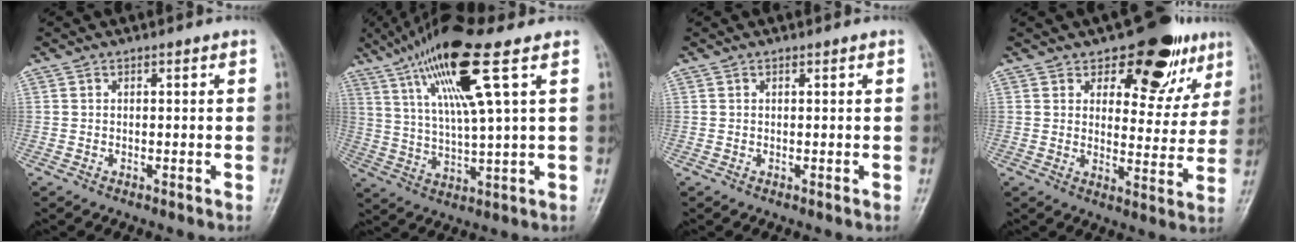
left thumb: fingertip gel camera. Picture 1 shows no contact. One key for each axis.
{"total": 16.0, "fx": 7.5, "fy": 2.1, "fz": 14.1, "tx": -0.274, "ty": -0.009, "tz": 0.137}
{"total": 0.0}
{"total": 14.0, "fx": 8.9, "fy": 7.4, "fz": 7.8, "tx": -0.038, "ty": -0.047, "tz": 0.122}